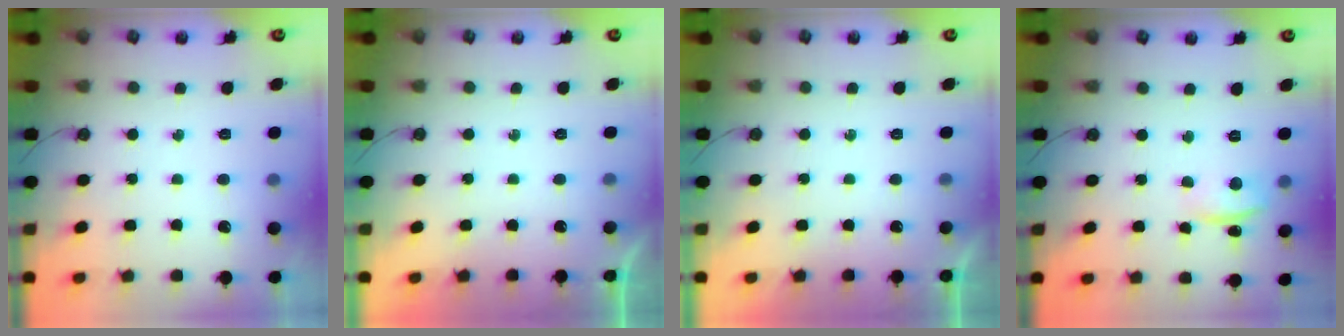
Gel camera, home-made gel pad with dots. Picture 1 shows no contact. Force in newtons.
{"total": 0.0}
{"total": 0.0}
{"total": 1.4, "press": 1.2, "slide": 0.7}